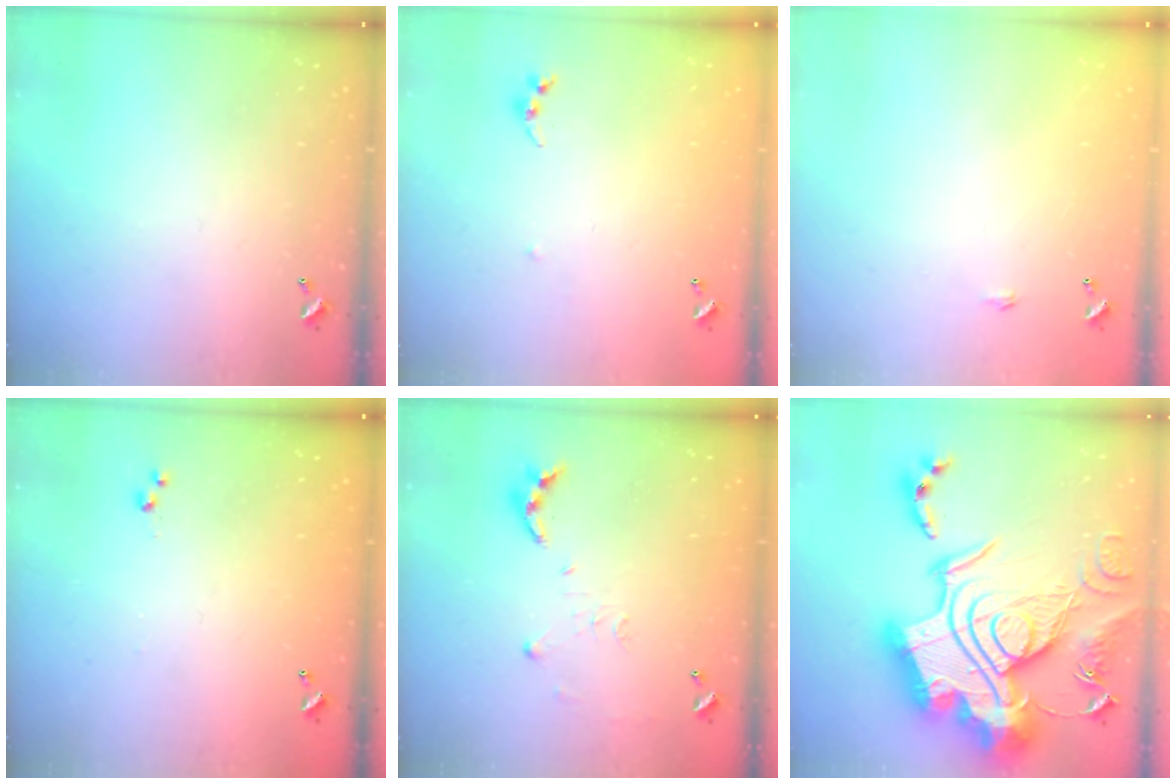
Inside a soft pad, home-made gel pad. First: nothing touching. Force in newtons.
{"total": 5.0, "press": 5.0, "slide": 0.6}
{"total": 0.6, "press": 0.6, "slide": 0.2}
{"total": 3.0, "press": 3.0, "slide": 0.4}
{"total": 7.0, "press": 7.0, "slide": 0.5}
{"total": 0.7, "press": 0.7, "slide": 0.1}